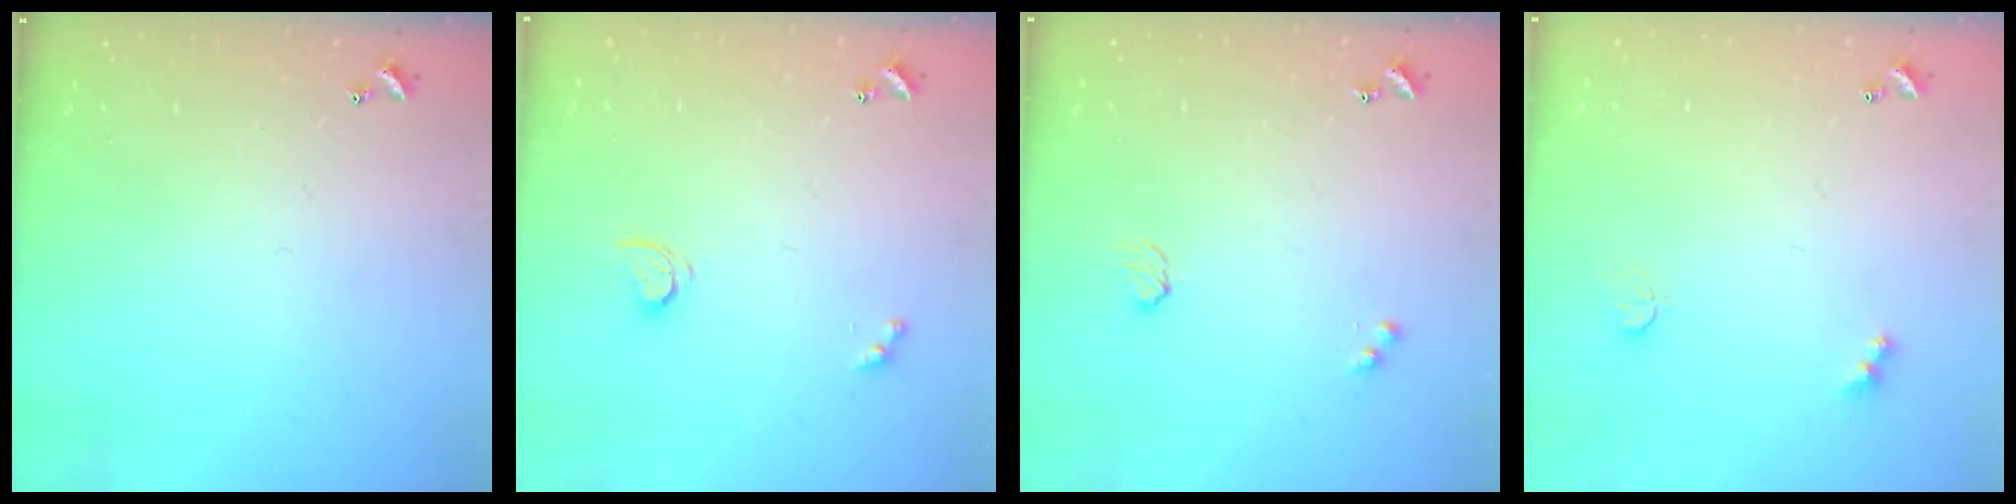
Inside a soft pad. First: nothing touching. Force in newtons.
{"total": 2.8, "press": 2.8, "slide": 0.3}
{"total": 2.9, "press": 2.9, "slide": 0.5}
{"total": 2.9, "press": 2.8, "slide": 0.7}